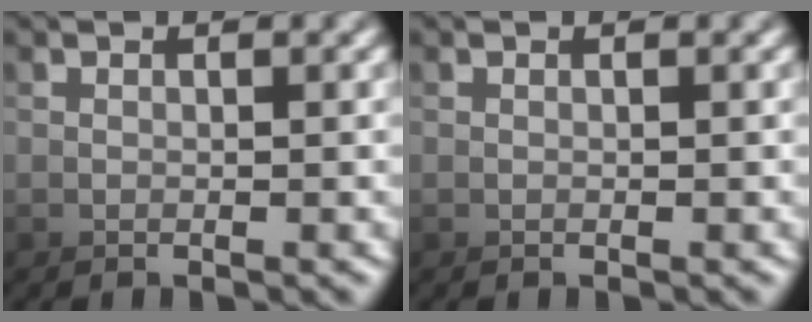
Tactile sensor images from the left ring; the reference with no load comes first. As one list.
[{"total": 0.0}]